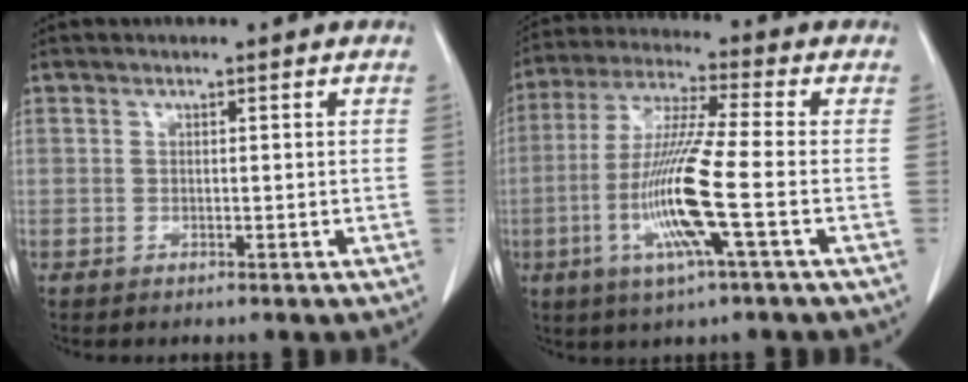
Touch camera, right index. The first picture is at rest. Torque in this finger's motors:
{"motor_torque": [2.14, 0.00, 0.92, 0.19]}